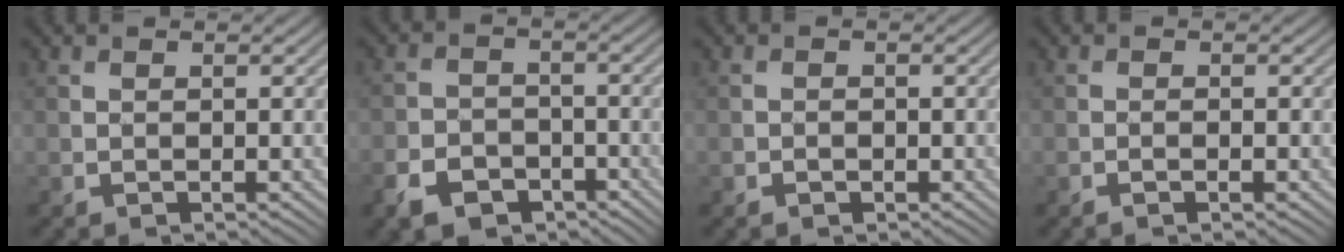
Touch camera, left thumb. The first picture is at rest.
{"total": 6.2, "force": [-4.0, 4.0, 2.5], "torque": [-0.057, -0.008, -0.079]}
{"total": 0.9, "force": [-0.6, 0.6, 0.4], "torque": [-0.006, 0.001, -0.012]}
{"total": 1.1, "force": [-0.6, 0.1, 0.9], "torque": [-0.016, 0.005, -0.012]}